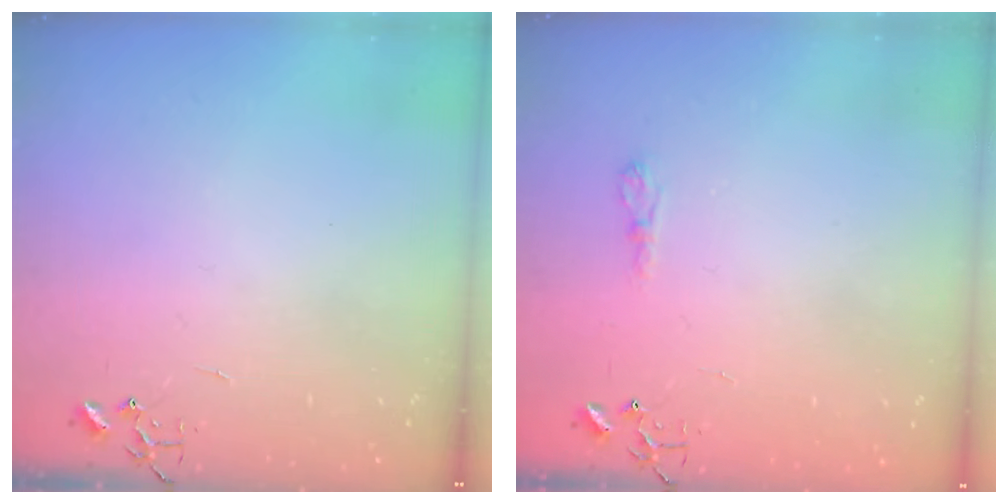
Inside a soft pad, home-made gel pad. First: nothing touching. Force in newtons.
{"total": 5.4, "press": 5.4, "slide": 0.6}